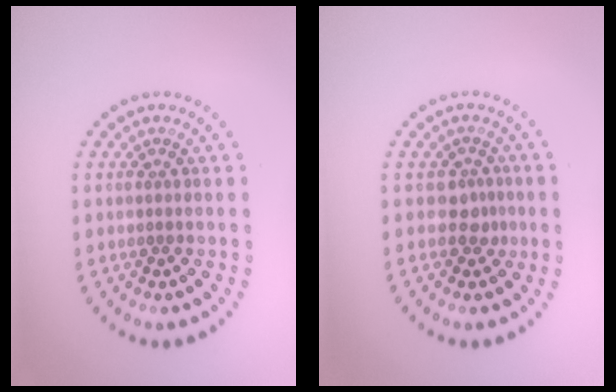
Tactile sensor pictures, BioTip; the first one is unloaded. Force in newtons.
{"total": 1.7, "press": 1.4, "slide": 1.1}